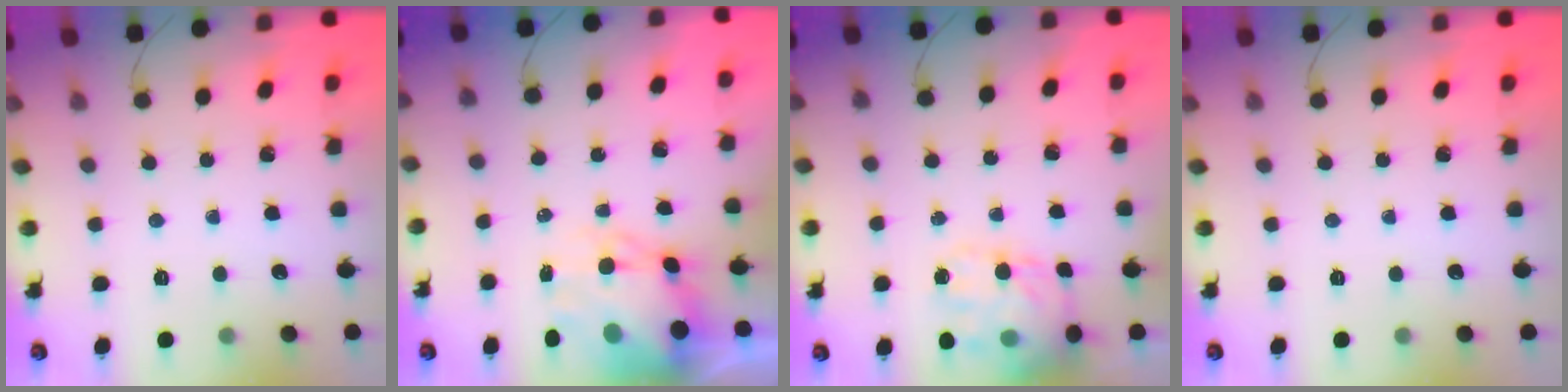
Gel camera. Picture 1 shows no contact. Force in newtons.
{"total": 9.1, "press": 8.6, "slide": 2.8}
{"total": 13.2, "press": 12.7, "slide": 3.4}
{"total": 0.0}